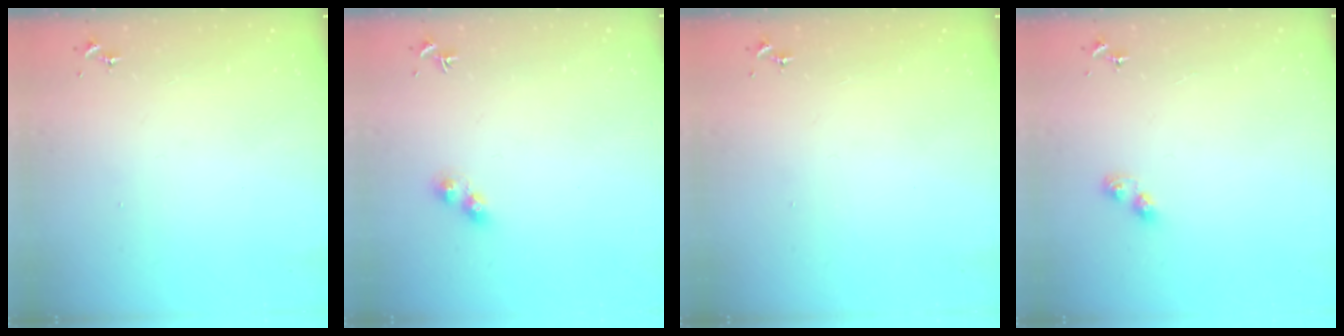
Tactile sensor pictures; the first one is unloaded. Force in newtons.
{"total": 3.6, "press": 3.6, "slide": 0.5}
{"total": 0.0}
{"total": 2.6, "press": 2.5, "slide": 0.4}